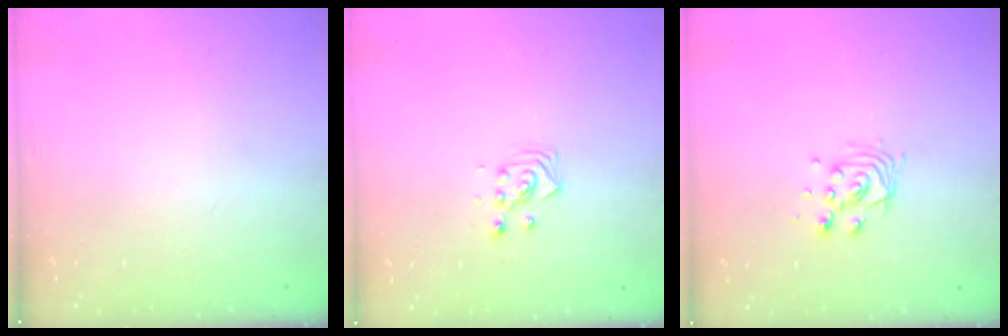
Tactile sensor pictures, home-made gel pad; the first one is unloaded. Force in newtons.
{"total": 2.9, "press": 2.9, "slide": 0.3}
{"total": 7.6, "press": 7.6, "slide": 0.5}